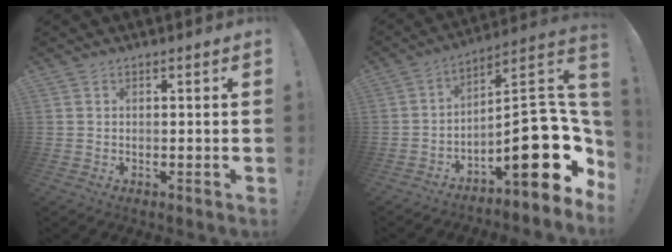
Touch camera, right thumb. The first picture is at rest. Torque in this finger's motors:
{"motor_torque": [2.57, 2.44, 1.40, -1.37, 0.39]}